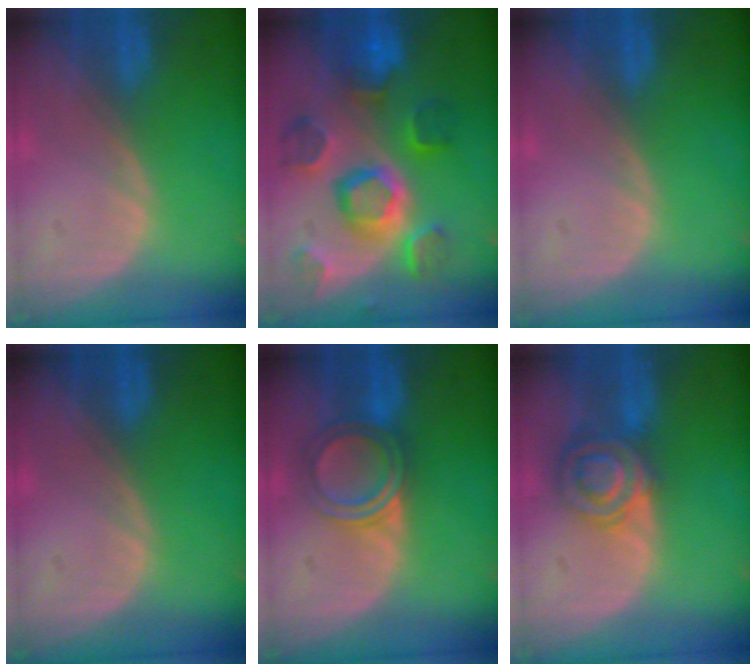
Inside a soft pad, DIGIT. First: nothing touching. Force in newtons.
{"total": 11.2, "press": 10.0, "slide": 5.1}
{"total": 0.0}
{"total": 0.0}
{"total": 5.1, "press": 5.0, "slide": 0.7}
{"total": 7.3, "press": 6.1, "slide": 4.0}